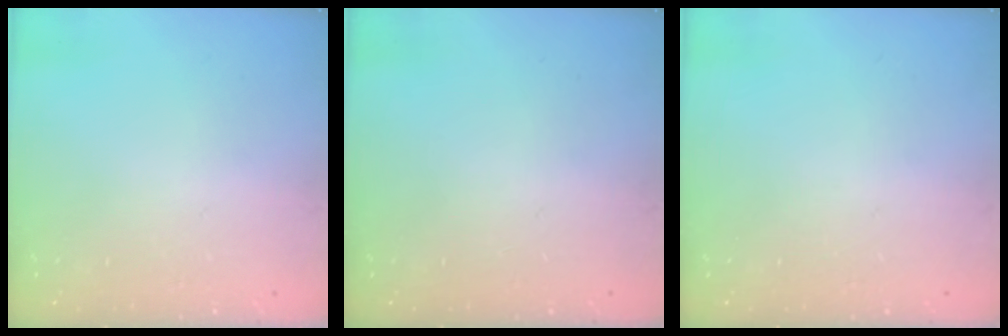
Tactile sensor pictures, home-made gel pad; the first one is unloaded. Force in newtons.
{"total": 0.0}
{"total": 0.0}